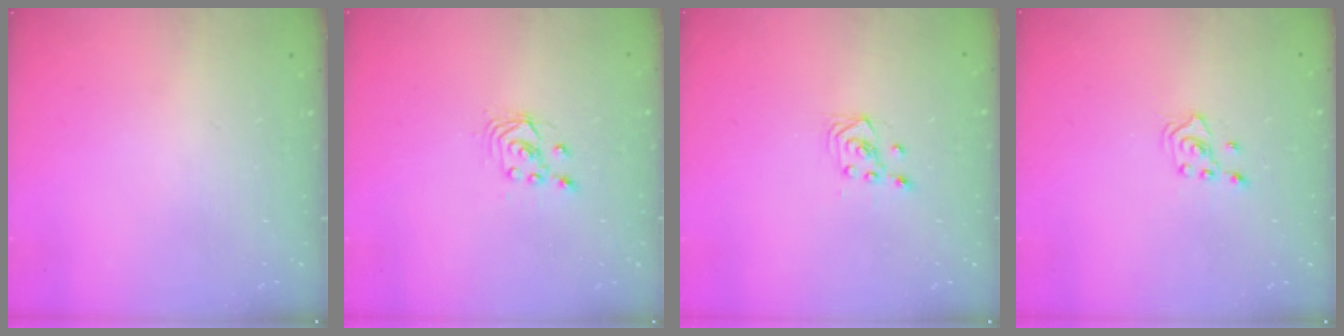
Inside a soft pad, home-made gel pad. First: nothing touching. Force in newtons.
{"total": 2.7, "press": 2.7, "slide": 0.2}
{"total": 3.4, "press": 3.0, "slide": 1.5}
{"total": 1.8, "press": 1.8, "slide": 0.2}